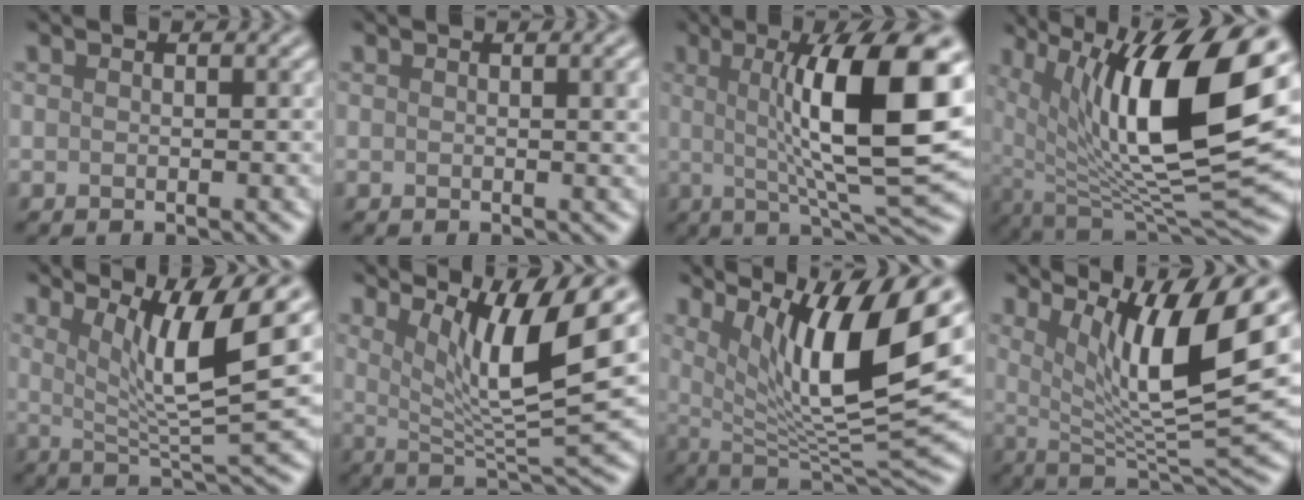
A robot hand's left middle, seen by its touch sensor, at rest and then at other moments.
{"total": 2.5, "force": [0.4, 0.9, 2.3], "torque": [-0.016, 0.010, 0.007]}
{"total": 11.9, "force": [1.7, 2.5, 11.5], "torque": [-0.158, 0.008, 0.035]}
{"total": 14.9, "force": [4.5, 5.2, 13.3], "torque": [-0.233, -0.007, 0.085]}
{"total": 7.9, "force": [2.7, 1.2, 7.3], "torque": [-0.110, -0.004, 0.054]}
{"total": 9.2, "force": [3.6, 1.6, 8.3], "torque": [-0.131, -0.005, 0.074]}
{"total": 11.7, "force": [4.5, 2.9, 10.4], "torque": [-0.170, -0.004, 0.095]}
{"total": 10.2, "force": [3.8, 2.1, 9.3], "torque": [-0.149, -0.007, 0.080]}